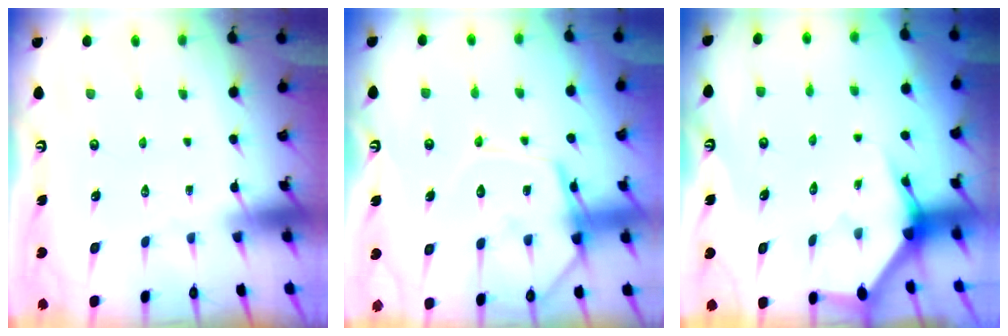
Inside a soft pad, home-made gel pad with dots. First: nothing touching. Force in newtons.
{"total": 12.5, "press": 12.4, "slide": 1.0}
{"total": 3.6, "press": 3.6, "slide": 0.2}